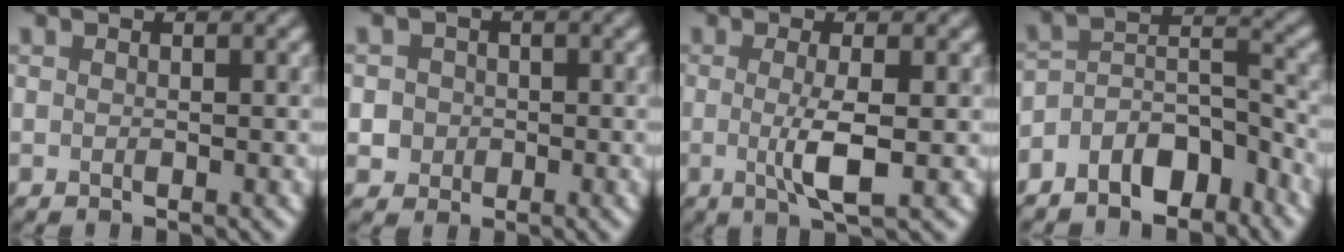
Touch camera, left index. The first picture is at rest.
{"total": 3.0, "force": [0.0, 2.9, 1.0], "torque": [0.004, 0.015, -0.014]}
{"total": 3.7, "force": [-0.3, 0.7, 3.6], "torque": [-0.067, -0.009, -0.004]}
{"total": 5.6, "force": [-3.8, 2.9, 2.9], "torque": [-0.038, 0.007, -0.076]}